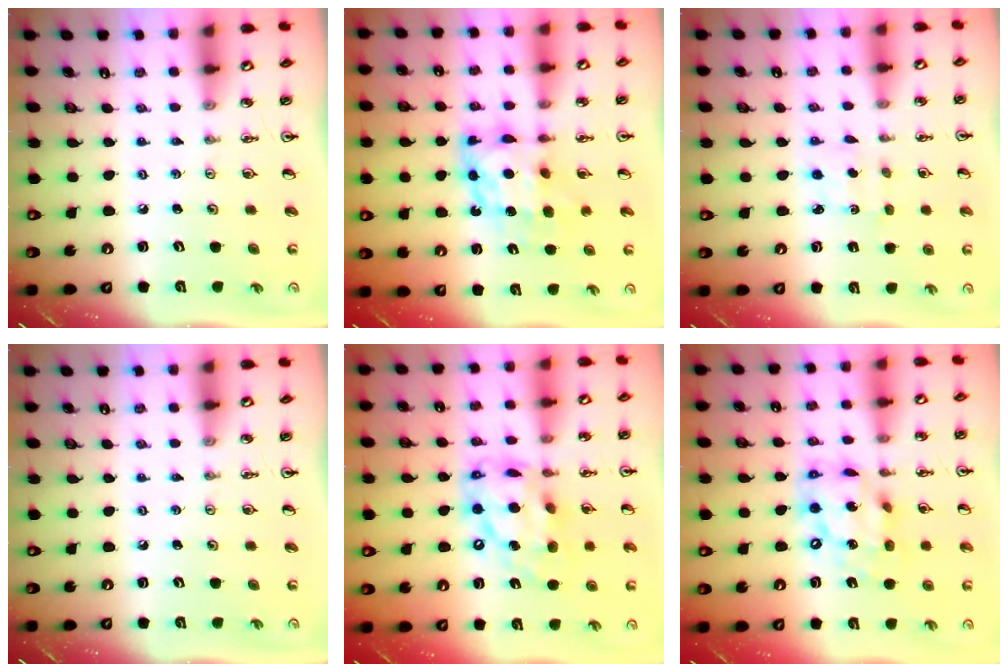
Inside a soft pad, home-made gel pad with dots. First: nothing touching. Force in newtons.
{"total": 9.7, "press": 9.6, "slide": 0.9}
{"total": 1.8, "press": 1.7, "slide": 0.5}
{"total": 0.0}
{"total": 16.2, "press": 16.1, "slide": 1.5}
{"total": 14.9, "press": 14.8, "slide": 1.4}